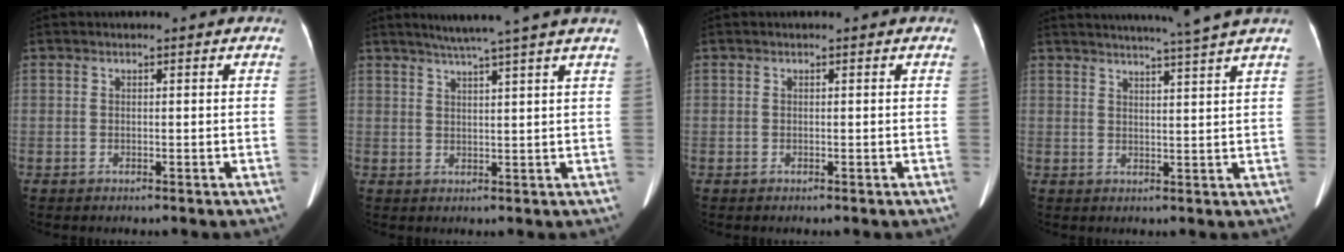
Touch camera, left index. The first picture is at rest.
{"total": 8.0, "force": [6.4, -1.7, 4.6], "torque": [-0.066, 0.014, 0.083]}
{"total": 0.0}
{"total": 8.9, "force": [7.7, -2.0, 3.9], "torque": [-0.055, -0.006, 0.094]}